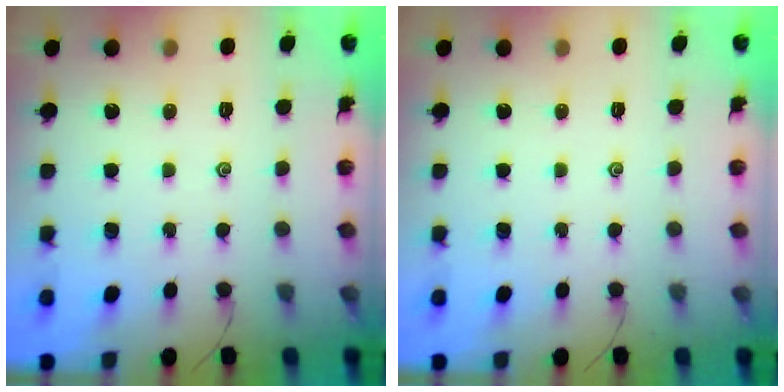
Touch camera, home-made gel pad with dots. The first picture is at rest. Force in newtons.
{"total": 0.0}